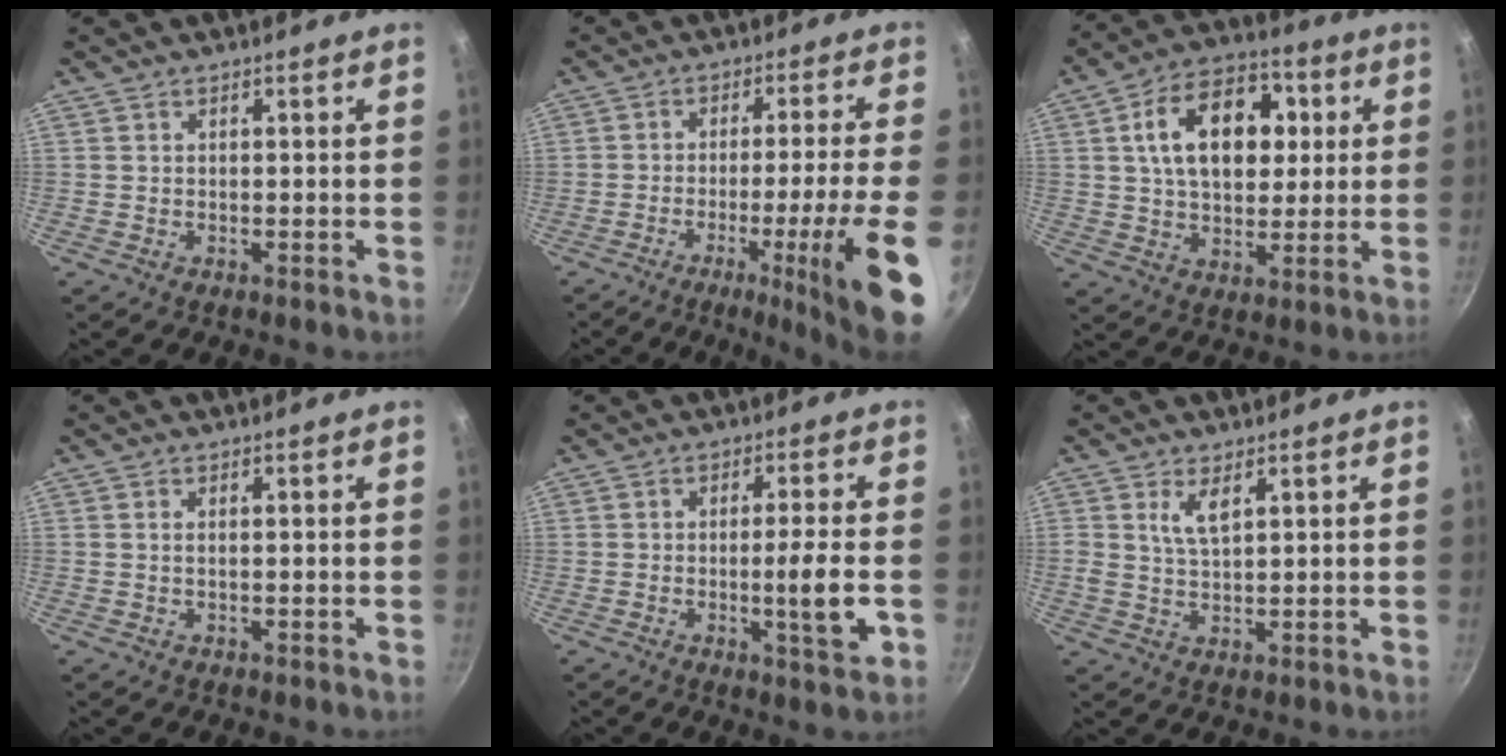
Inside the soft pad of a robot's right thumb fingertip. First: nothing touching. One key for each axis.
{"total": 15.2, "fx": -5.5, "fy": 0.2, "fz": 14.1, "tx": -0.200, "ty": 0.016, "tz": -0.077}
{"total": 17.4, "fx": 3.8, "fy": 11.3, "fz": 12.7, "tx": -0.165, "ty": 0.011, "tz": 0.051}
{"total": 0.8, "fx": 0.2, "fy": 0.3, "fz": 0.7, "tx": -0.015, "ty": 0.000, "tz": 0.002}
{"total": 7.5, "fx": -1.6, "fy": 0.3, "fz": 7.3, "tx": -0.116, "ty": 0.002, "tz": -0.026}
{"total": 4.2, "fx": 2.0, "fy": 1.6, "fz": 3.3, "tx": -0.062, "ty": -0.015, "tz": 0.041}